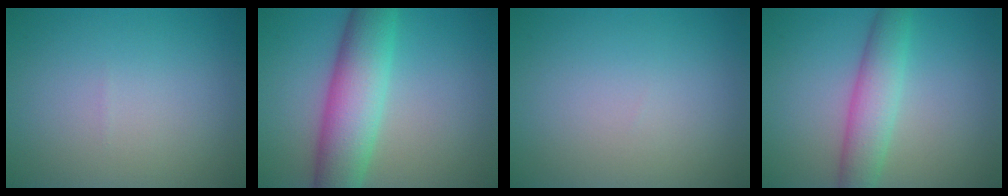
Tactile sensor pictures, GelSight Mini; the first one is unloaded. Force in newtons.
{"total": 7.8, "press": 7.8, "slide": 0.1}
{"total": 0.0}
{"total": 4.4, "press": 4.4, "slide": 0.2}